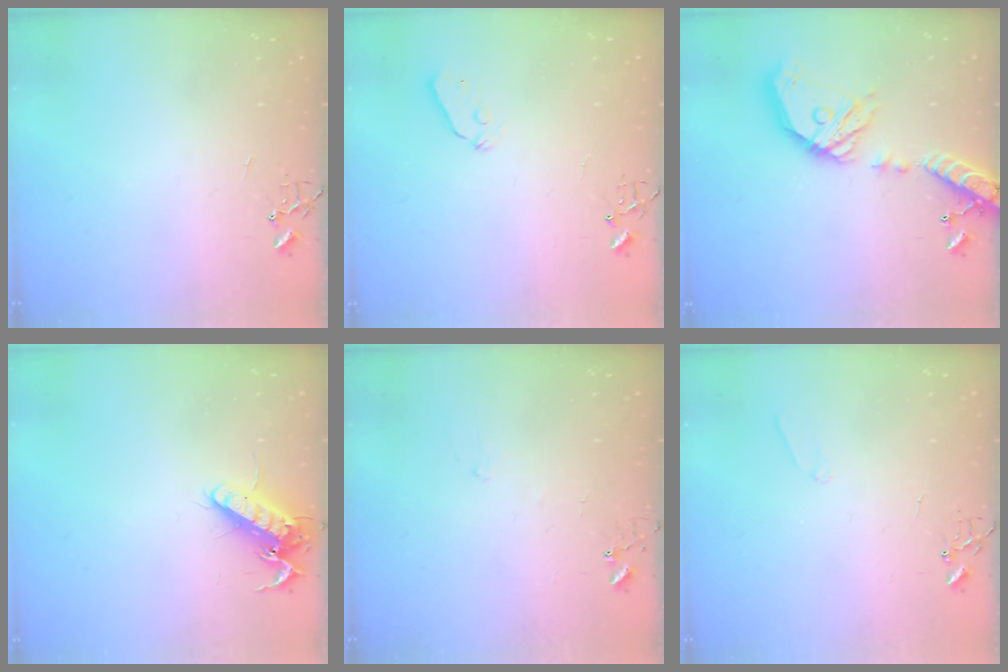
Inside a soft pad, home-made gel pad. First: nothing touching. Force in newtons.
{"total": 4.5, "press": 4.4, "slide": 0.7}
{"total": 21.8, "press": 21.5, "slide": 3.7}
{"total": 13.5, "press": 13.3, "slide": 1.9}
{"total": 4.7, "press": 4.6, "slide": 0.4}
{"total": 5.9, "press": 5.9, "slide": 0.4}